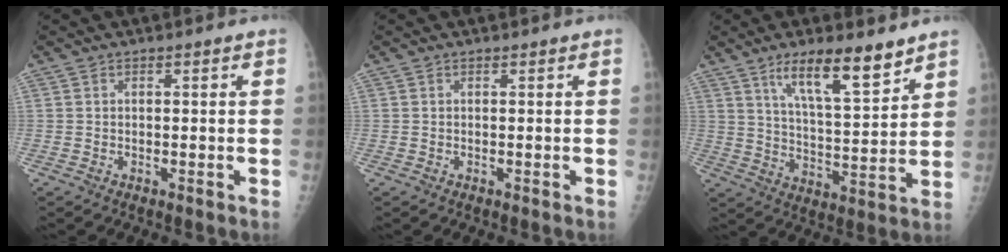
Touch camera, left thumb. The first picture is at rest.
{"total": 0.0}
{"total": 12.5, "force": [8.4, 3.1, 8.8], "torque": [-0.126, -0.053, 0.147]}